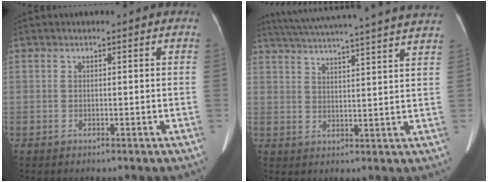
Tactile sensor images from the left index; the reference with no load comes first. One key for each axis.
{"total": 23.4, "fx": 21.2, "fy": -1.1, "fz": 9.8, "tx": -0.161, "ty": -0.023, "tz": 0.278}